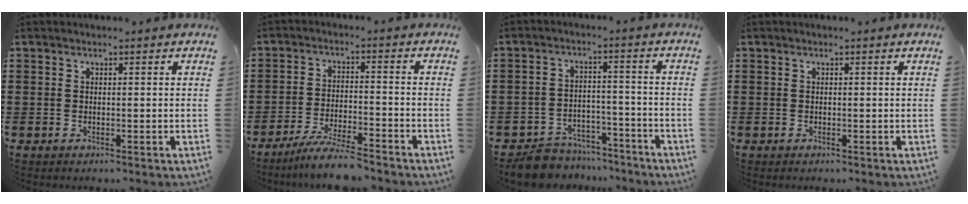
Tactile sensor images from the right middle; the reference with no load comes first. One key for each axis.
{"total": 6.2, "fx": -5.5, "fy": 0.0, "fz": 2.9, "tx": -0.060, "ty": -0.012, "tz": -0.102}
{"total": 6.4, "fx": -6.2, "fy": 1.5, "fz": 0.8, "tx": -0.024, "ty": 0.014, "tz": -0.123}
{"total": 0.0}